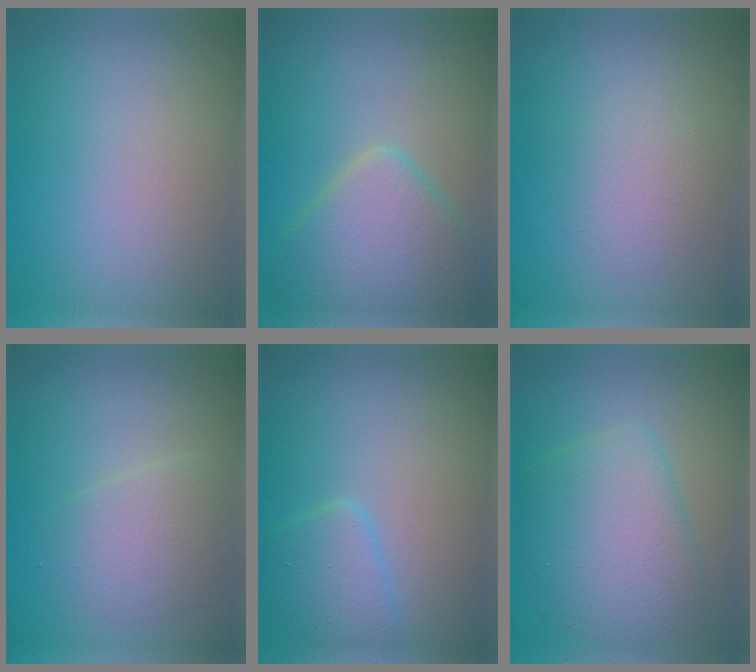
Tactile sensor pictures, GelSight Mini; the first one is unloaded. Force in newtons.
{"total": 5.7, "press": 5.7, "slide": 0.3}
{"total": 2.3, "press": 2.3, "slide": 0.1}
{"total": 2.8, "press": 2.8, "slide": 0.1}
{"total": 2.4, "press": 2.4, "slide": 0.0}
{"total": 5.8, "press": 5.8, "slide": 0.1}